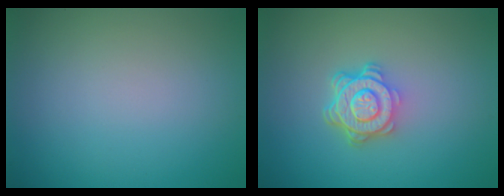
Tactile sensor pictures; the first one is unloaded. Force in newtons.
{"total": 4.8, "press": 3.4, "slide": 3.4}